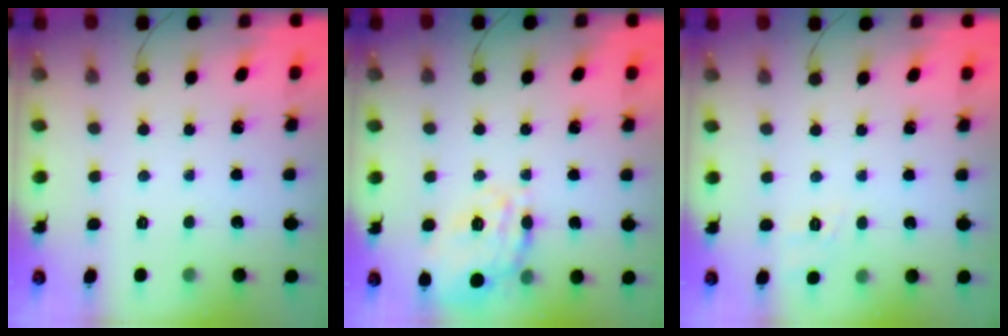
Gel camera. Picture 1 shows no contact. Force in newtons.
{"total": 17.1, "press": 17.1, "slide": 0.5}
{"total": 7.8, "press": 7.5, "slide": 2.1}